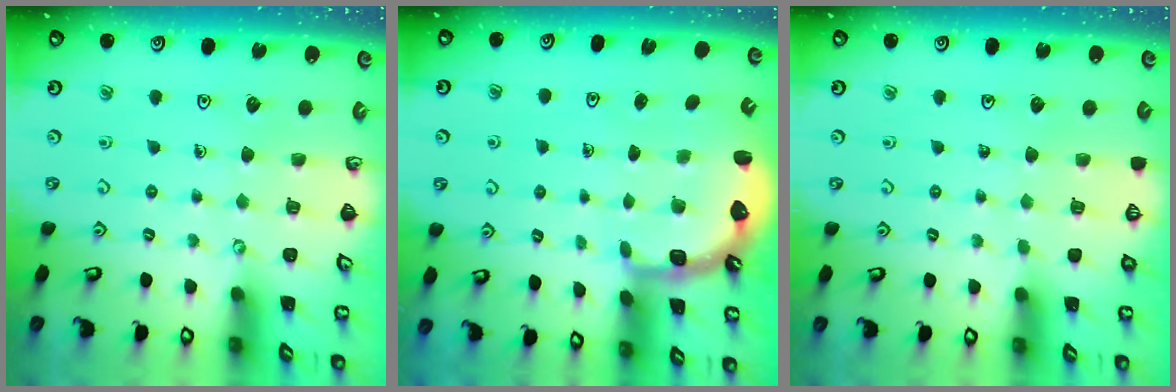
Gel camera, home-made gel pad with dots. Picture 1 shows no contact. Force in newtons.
{"total": 2.6, "press": 2.2, "slide": 1.4}
{"total": 0.0}